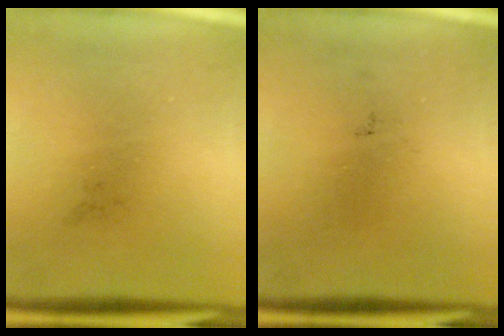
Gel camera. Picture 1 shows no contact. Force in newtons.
{"total": 0.0}